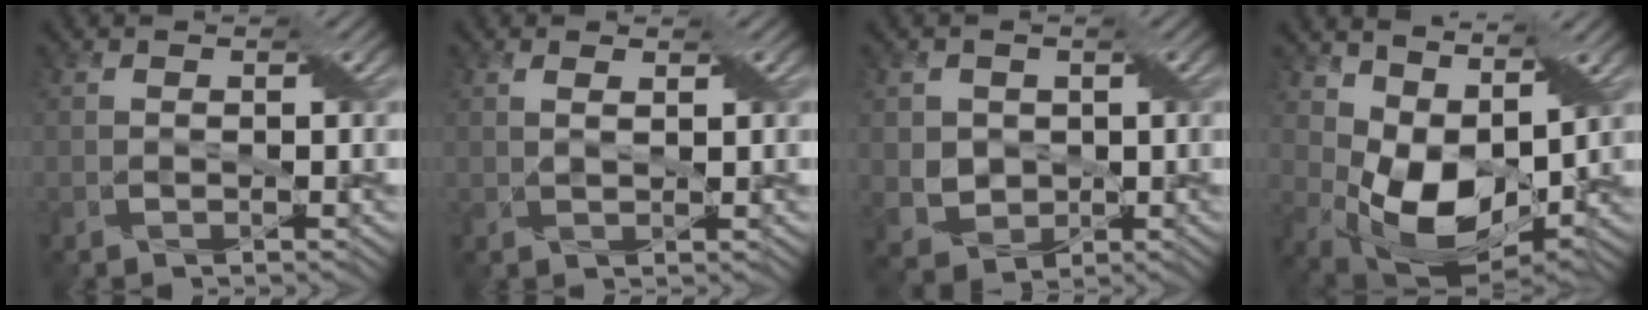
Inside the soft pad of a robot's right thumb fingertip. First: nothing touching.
{"total": 1.1, "force": [0.8, 0.3, 0.8], "torque": [-0.012, -0.005, 0.017]}
{"total": 4.4, "force": [0.7, 4.1, 1.4], "torque": [-0.052, -0.008, 0.011]}
{"total": 11.2, "force": [3.9, 6.7, 8.1], "torque": [-0.171, -0.012, 0.078]}